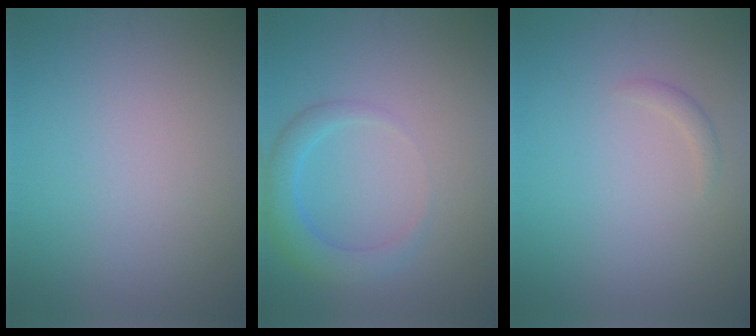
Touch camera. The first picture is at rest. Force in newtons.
{"total": 2.9, "press": 2.9, "slide": 0.2}
{"total": 0.8, "press": 0.8, "slide": 0.1}